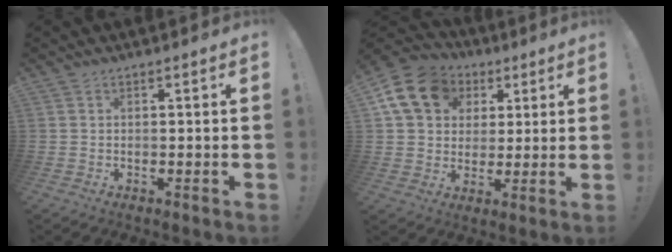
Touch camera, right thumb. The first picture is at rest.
{"total": 16.4, "force": [6.3, 12.9, 7.9], "torque": [-0.116, -0.021, 0.128]}